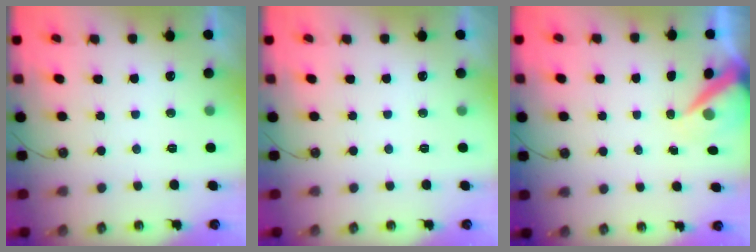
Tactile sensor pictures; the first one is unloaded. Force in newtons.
{"total": 0.0}
{"total": 6.6, "press": 6.6, "slide": 0.9}